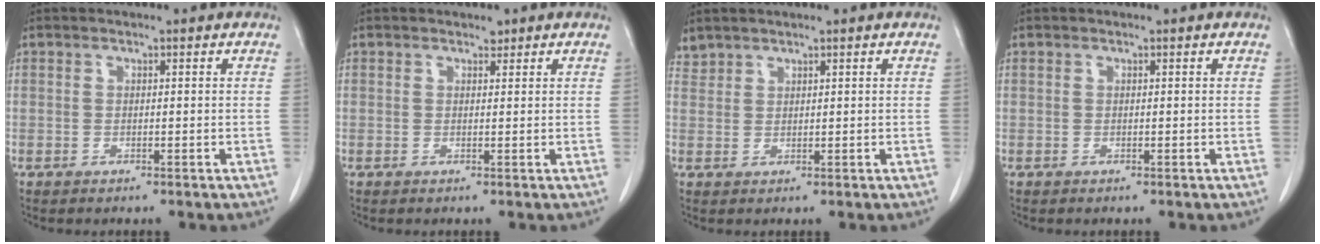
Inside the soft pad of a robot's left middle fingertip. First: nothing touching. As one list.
[{"total": 0.6, "force": [0.5, 0.3, 0.1], "torque": [-0.004, -0.001, 0.005]}, {"total": 1.6, "force": [1.5, 0.4, -0.3], "torque": [0.004, 0.010, 0.034]}, {"total": 0.0}]